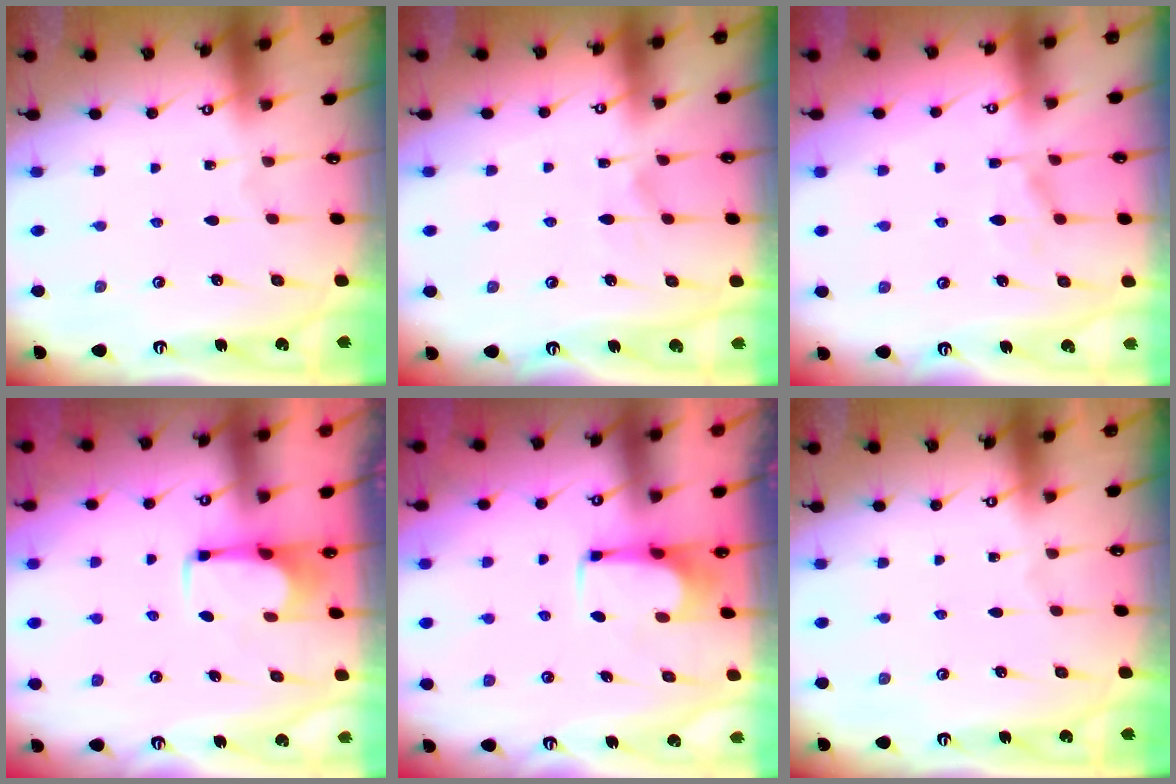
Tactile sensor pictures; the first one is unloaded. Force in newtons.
{"total": 4.3, "press": 4.3, "slide": 0.5}
{"total": 1.4, "press": 0.3, "slide": 1.4}
{"total": 2.8, "press": 2.8, "slide": 0.5}
{"total": 0.0}
{"total": 0.0}